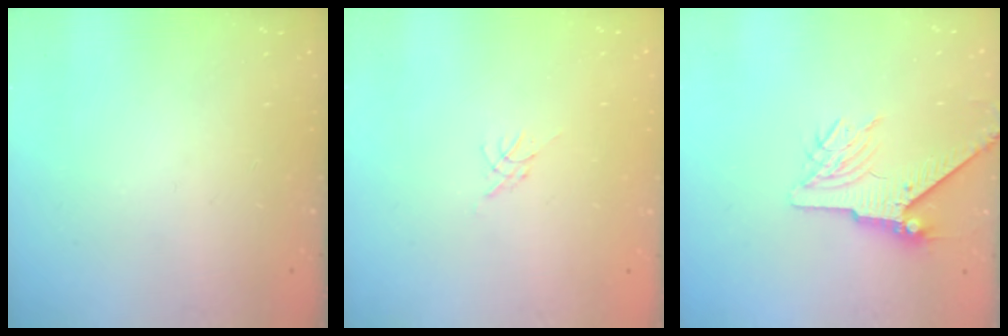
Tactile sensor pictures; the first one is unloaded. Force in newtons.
{"total": 0.0}
{"total": 7.3, "press": 7.2, "slide": 1.1}